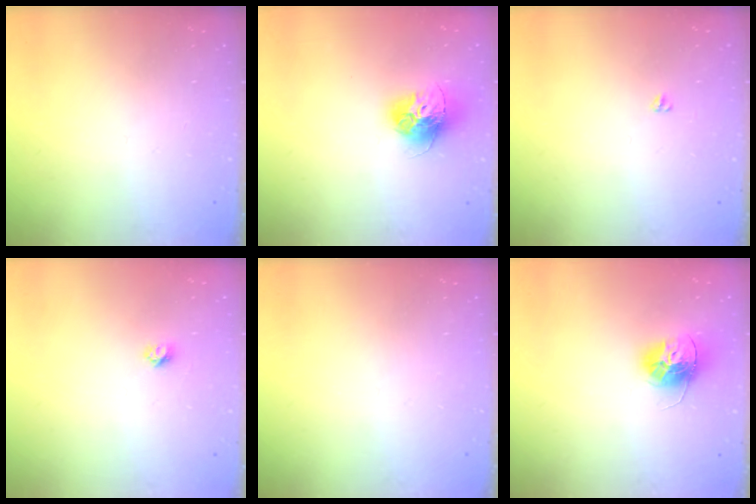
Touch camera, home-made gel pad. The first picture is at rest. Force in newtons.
{"total": 13.8, "press": 13.8, "slide": 1.3}
{"total": 3.1, "press": 3.0, "slide": 0.4}
{"total": 3.4, "press": 3.4, "slide": 0.4}
{"total": 0.0}
{"total": 12.8, "press": 12.7, "slide": 1.3}